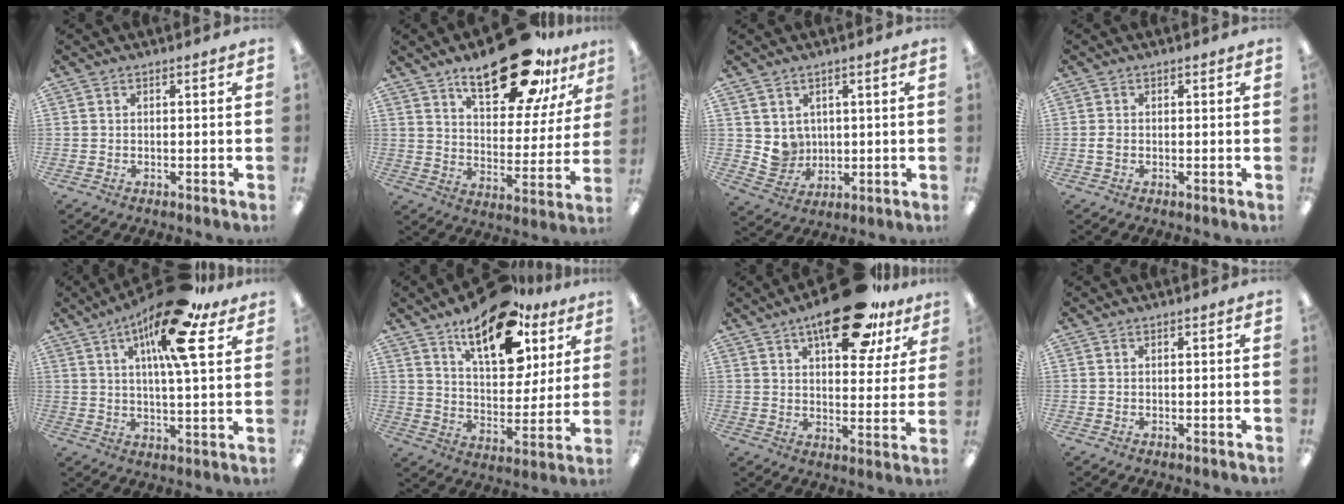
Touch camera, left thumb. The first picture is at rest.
{"total": 22.3, "force": [15.1, 8.9, 13.8], "torque": [-0.199, -0.079, 0.248]}
{"total": 5.9, "force": [2.9, 5.2, 0.2], "torque": [-0.012, -0.018, 0.061]}
{"total": 1.3, "force": [-0.2, 1.0, 0.9], "torque": [-0.017, 0.003, -0.005]}
{"total": 18.4, "force": [9.9, 4.7, 14.7], "torque": [-0.232, -0.041, 0.151]}
{"total": 17.9, "force": [11.1, 8.3, 11.3], "torque": [-0.171, -0.049, 0.188]}
{"total": 19.1, "force": [11.7, 8.2, 12.6], "torque": [-0.172, -0.053, 0.186]}
{"total": 0.0}